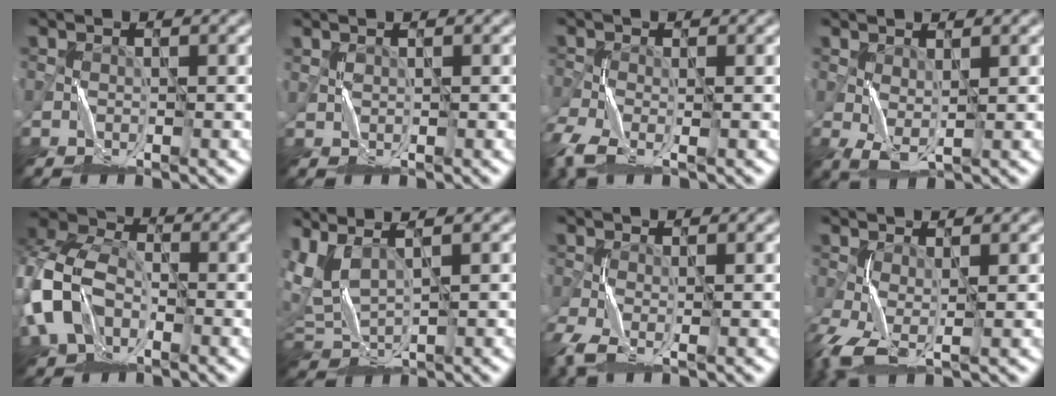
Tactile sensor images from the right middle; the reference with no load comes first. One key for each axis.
{"total": 0.7, "fx": 0.7, "fy": 0.0, "fz": 0.2, "tx": -0.009, "ty": -0.002, "tz": 0.017}
{"total": 4.5, "fx": -2.8, "fy": 2.0, "fz": 2.9, "tx": -0.080, "ty": -0.013, "tz": -0.064}
{"total": 2.0, "fx": 0.4, "fy": 0.8, "fz": 1.8, "tx": -0.051, "ty": -0.001, "tz": 0.010}
{"total": 7.7, "fx": -2.2, "fy": 5.5, "fz": 4.8, "tx": -0.119, "ty": 0.005, "tz": -0.056}
{"total": 4.0, "fx": 2.4, "fy": 1.4, "fz": 2.9, "tx": -0.090, "ty": 0.007, "tz": 0.054}
{"total": 3.7, "fx": -2.0, "fy": 1.6, "fz": 2.7, "tx": -0.077, "ty": -0.011, "tz": -0.043}
{"total": 4.8, "fx": -1.3, "fy": 2.1, "fz": 4.1, "tx": -0.113, "ty": -0.004, "tz": -0.030}